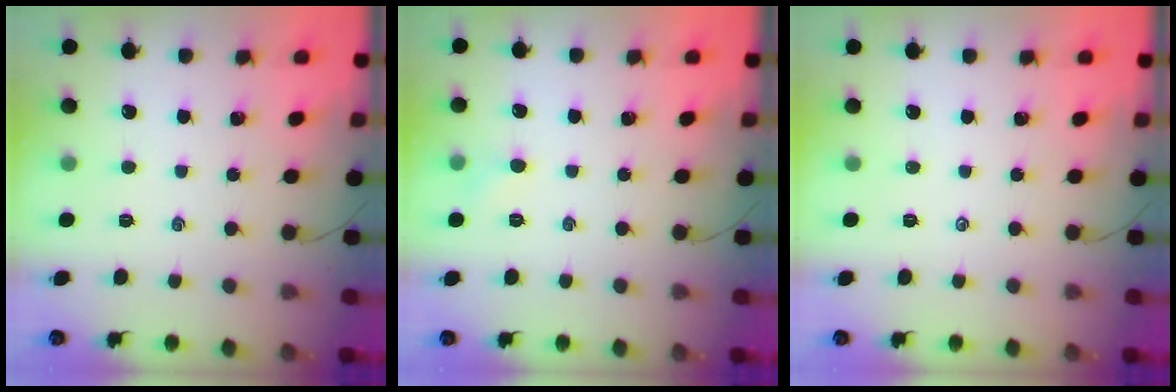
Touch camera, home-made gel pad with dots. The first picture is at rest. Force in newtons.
{"total": 3.3, "press": 3.1, "slide": 1.0}
{"total": 0.0}